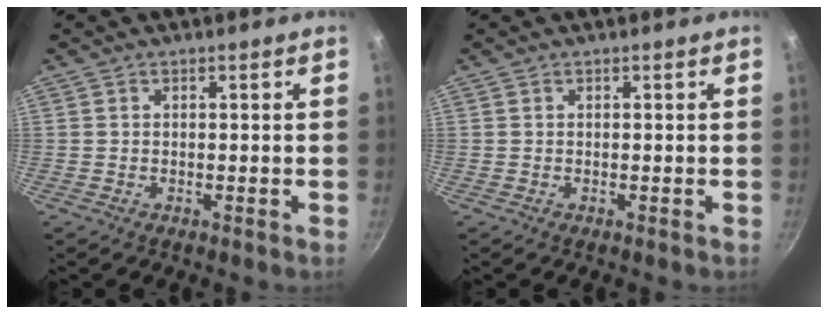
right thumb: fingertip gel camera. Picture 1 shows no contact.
{"total": 0.0}